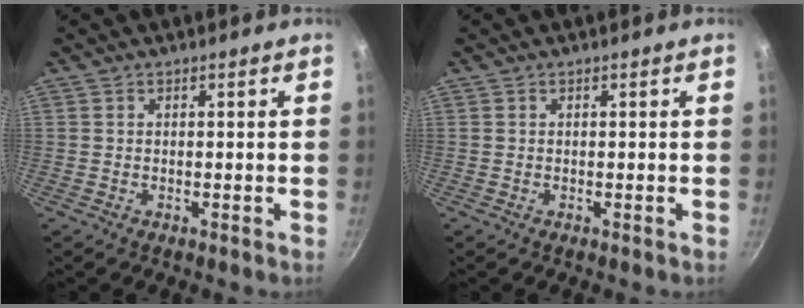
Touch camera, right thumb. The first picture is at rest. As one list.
[{"total": 0.0}]